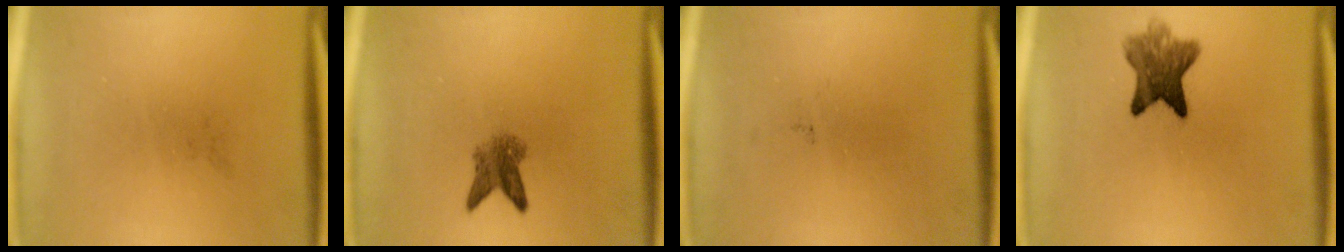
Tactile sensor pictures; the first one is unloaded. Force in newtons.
{"total": 3.3}
{"total": 0.0}
{"total": 7.0}